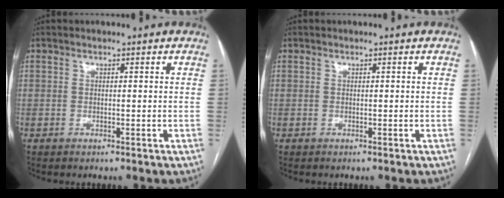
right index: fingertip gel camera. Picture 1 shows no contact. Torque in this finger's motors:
{"motor_torque": [-0.01, -0.04, 0.04, 0.01]}